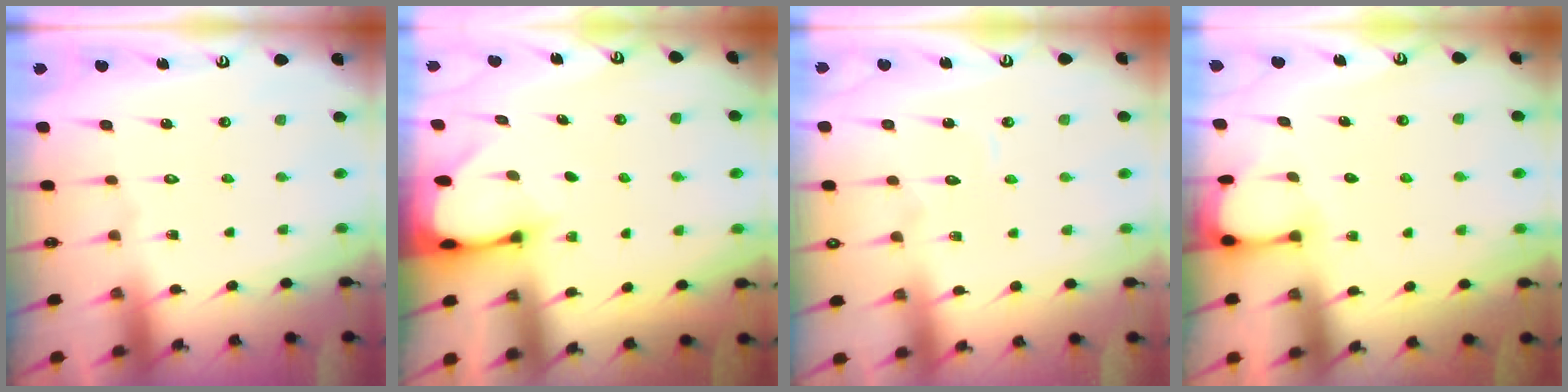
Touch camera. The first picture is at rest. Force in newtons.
{"total": 2.1, "press": 2.1, "slide": 0.1}
{"total": 3.0, "press": 3.0, "slide": 0.3}
{"total": 2.3, "press": 2.3, "slide": 0.3}